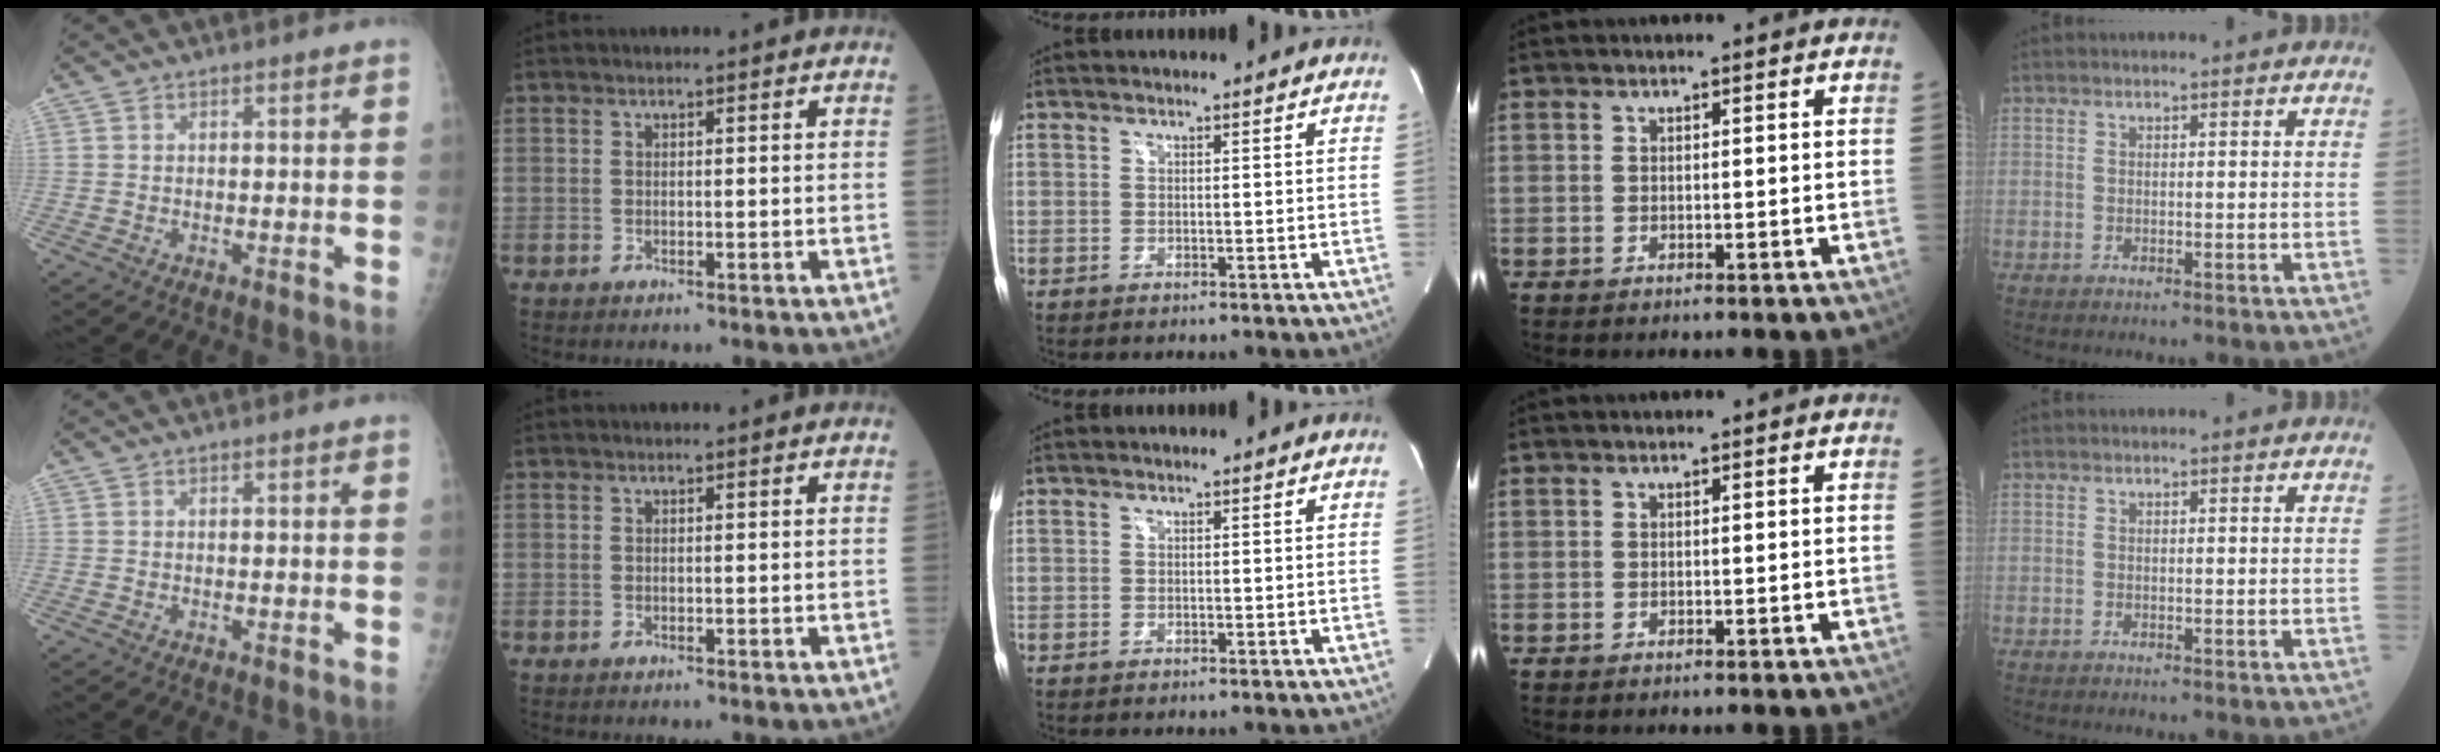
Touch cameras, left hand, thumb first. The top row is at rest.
{}